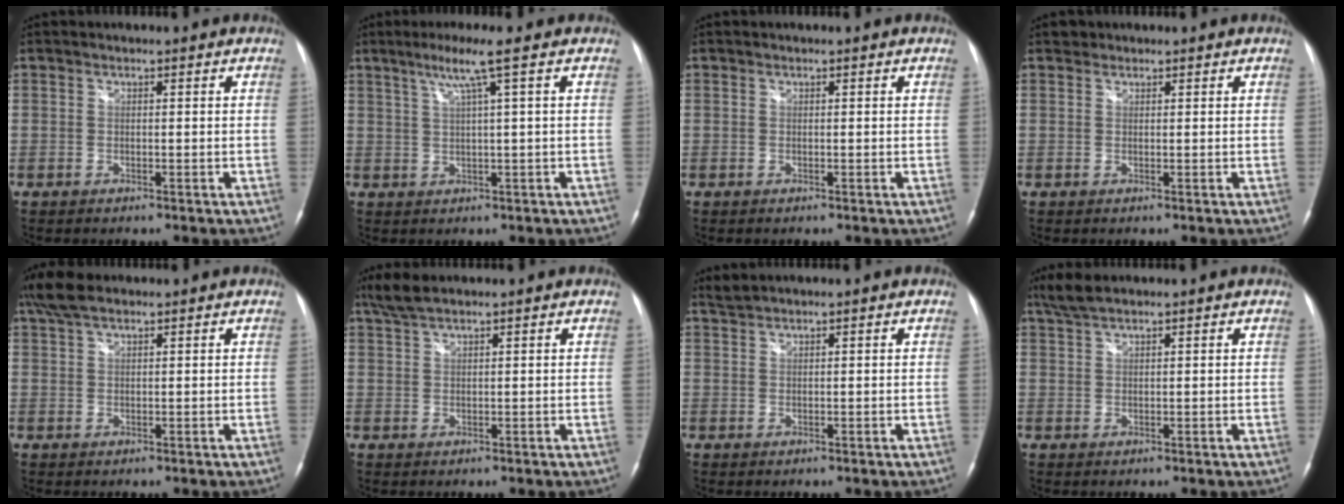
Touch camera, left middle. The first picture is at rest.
{"total": 5.0, "force": [2.4, -1.3, 4.2], "torque": [-0.084, 0.002, 0.048]}
{"total": 0.0}
{"total": 0.9, "force": [0.7, 0.5, -0.1], "torque": [0.001, 0.003, 0.010]}
{"total": 4.7, "force": [3.6, 1.4, 2.6], "torque": [-0.066, 0.022, 0.074]}
{"total": 3.4, "force": [2.9, 0.4, 1.8], "torque": [-0.047, 0.012, 0.064]}
{"total": 1.4, "force": [1.4, -0.2, 0.1], "torque": [-0.007, 0.010, 0.035]}
{"total": 3.2, "force": [2.8, 0.4, 1.6], "torque": [-0.044, 0.012, 0.061]}